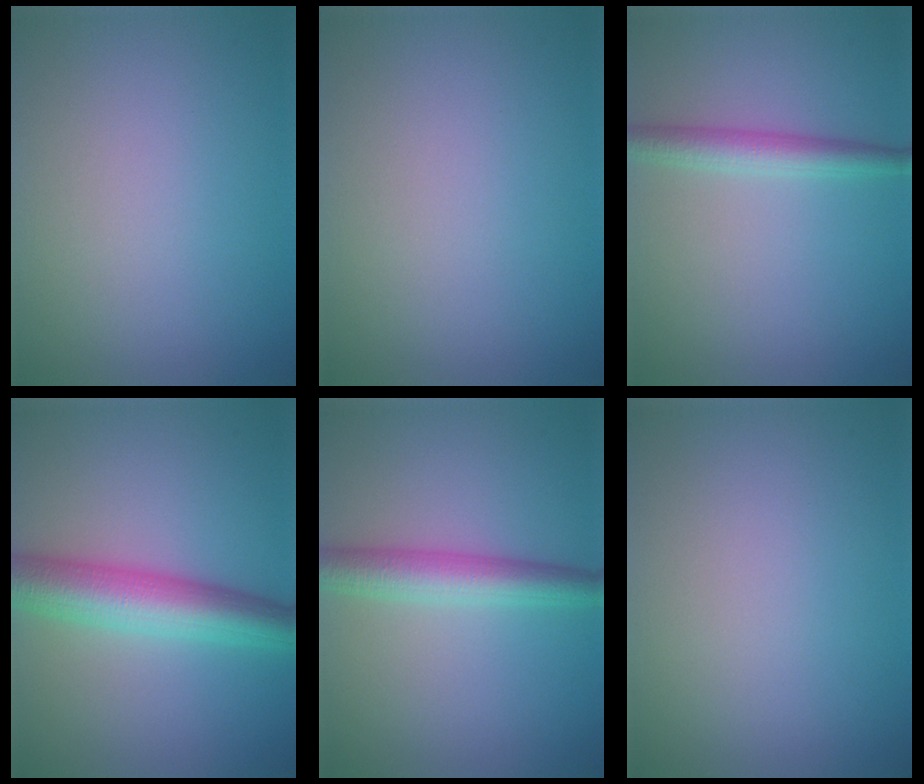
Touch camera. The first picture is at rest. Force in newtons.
{"total": 0.0}
{"total": 2.8, "press": 2.8, "slide": 0.0}
{"total": 6.8, "press": 6.8, "slide": 0.2}
{"total": 4.3, "press": 4.3, "slide": 0.1}
{"total": 0.0}